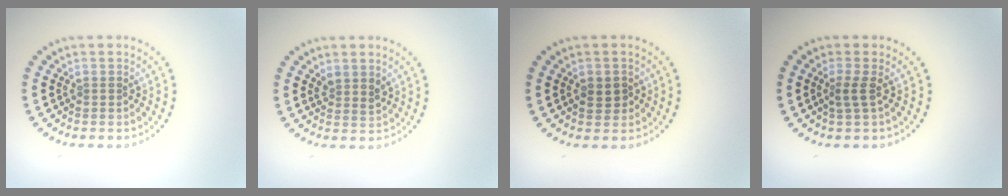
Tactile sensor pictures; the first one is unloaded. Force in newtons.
{"total": 1.4, "press": 1.2, "slide": 0.8}
{"total": 1.9, "press": 1.9, "slide": 0.3}
{"total": 1.6, "press": 1.1, "slide": 1.1}